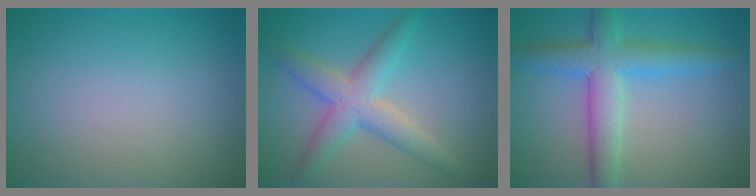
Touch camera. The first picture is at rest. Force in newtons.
{"total": 4.5, "press": 4.5, "slide": 0.2}
{"total": 5.4, "press": 5.4, "slide": 0.1}